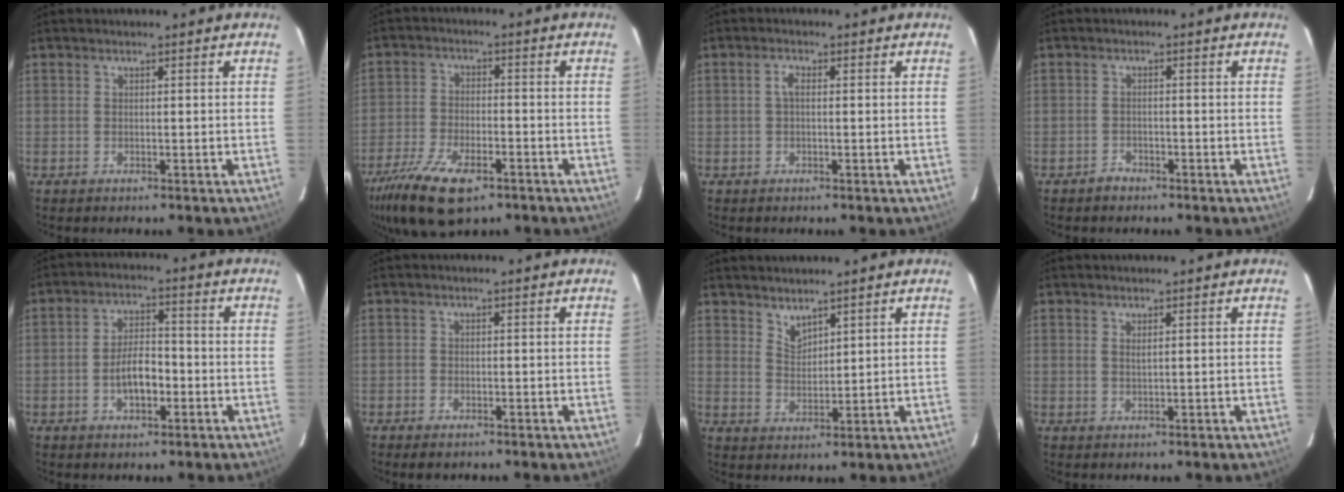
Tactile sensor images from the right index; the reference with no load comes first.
{"total": 14.8, "force": [-9.6, 6.2, 9.5], "torque": [-0.217, -0.039, -0.174]}
{"total": 1.6, "force": [0.0, 0.7, 1.5], "torque": [-0.031, 0.008, -0.001]}
{"total": 1.8, "force": [-1.5, 1.1, 0.0], "torque": [0.000, 0.004, -0.025]}
{"total": 6.3, "force": [-2.1, 3.0, 5.1], "torque": [-0.098, 0.011, -0.031]}
{"total": 1.6, "force": [-1.3, 0.9, 0.5], "torque": [-0.016, -0.004, -0.024]}
{"total": 3.5, "force": [3.1, 1.1, 1.1], "torque": [-0.017, -0.004, 0.057]}
{"total": 0.9, "force": [0.5, 0.1, 0.8], "torque": [-0.015, 0.001, 0.010]}